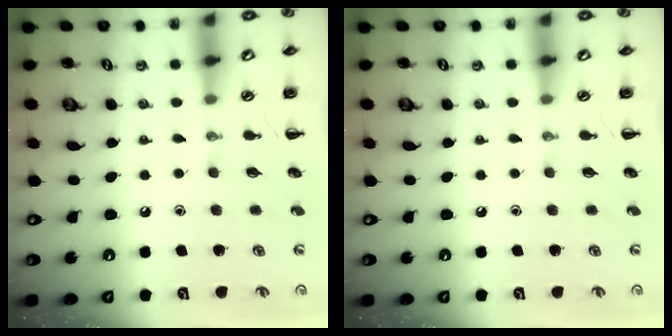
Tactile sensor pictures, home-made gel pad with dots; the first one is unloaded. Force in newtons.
{"total": 0.0}